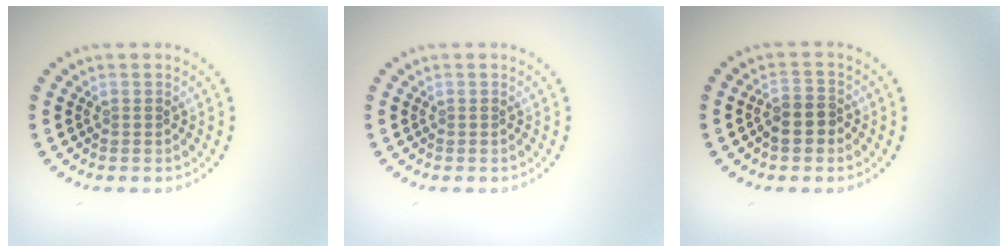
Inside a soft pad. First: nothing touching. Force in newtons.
{"total": 0.0}
{"total": 2.6, "press": 2.3, "slide": 1.0}